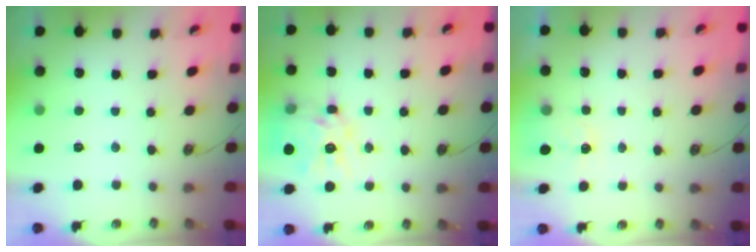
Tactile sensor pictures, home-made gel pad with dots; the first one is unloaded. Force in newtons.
{"total": 14.7, "press": 14.6, "slide": 1.5}
{"total": 2.0, "press": 2.0, "slide": 0.4}